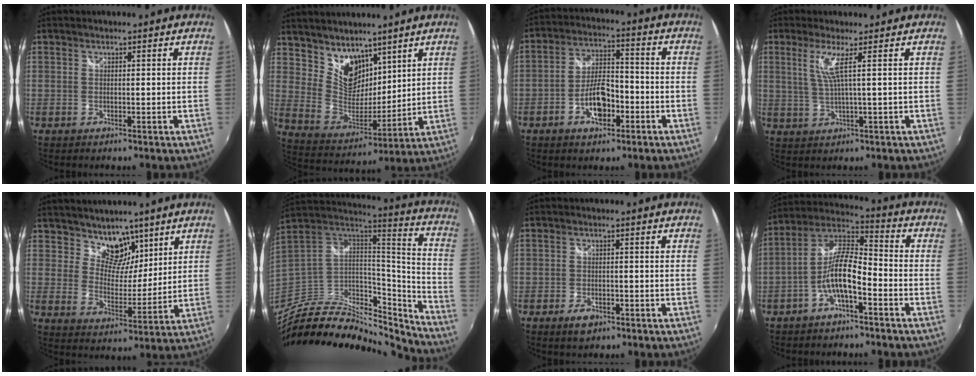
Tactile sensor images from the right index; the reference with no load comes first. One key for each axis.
{"total": 11.6, "fx": 8.1, "fy": 7.0, "fz": 4.4, "tx": -0.079, "ty": 0.001, "tz": 0.165}
{"total": 8.9, "fx": -4.0, "fy": 4.2, "fz": 6.7, "tx": -0.129, "ty": 0.013, "tz": -0.062}
{"total": 4.3, "fx": 1.5, "fy": -0.9, "fz": 4.0, "tx": -0.074, "ty": -0.004, "tz": 0.034}
{"total": 8.4, "fx": 6.0, "fy": 5.3, "fz": 2.6, "tx": -0.030, "ty": -0.011, "tz": 0.103}
{"total": 28.6, "fx": -23.5, "fy": 10.9, "fz": 12.1, "tx": -0.223, "ty": 0.020, "tz": -0.369}
{"total": 3.7, "fx": -2.3, "fy": 2.1, "fz": 2.0, "tx": -0.048, "ty": -0.005, "tz": -0.040}
{"total": 10.1, "fx": -4.4, "fy": 3.0, "fz": 8.6, "tx": -0.188, "ty": 0.014, "tz": -0.081}